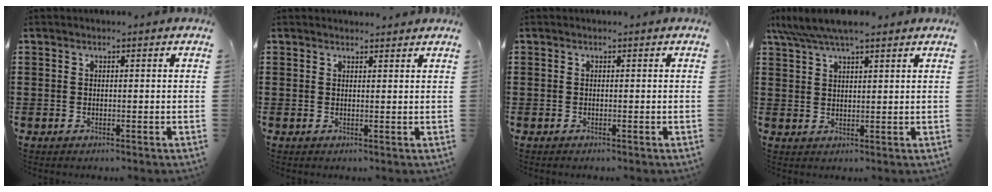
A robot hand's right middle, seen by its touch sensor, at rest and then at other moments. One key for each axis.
{"total": 1.2, "fx": 1.2, "fy": 0.0, "fz": 0.1, "tx": 0.004, "ty": -0.003, "tz": 0.021}
{"total": 0.0}
{"total": 5.3, "fx": 4.3, "fy": 0.6, "fz": 3.0, "tx": -0.068, "ty": -0.002, "tz": 0.078}